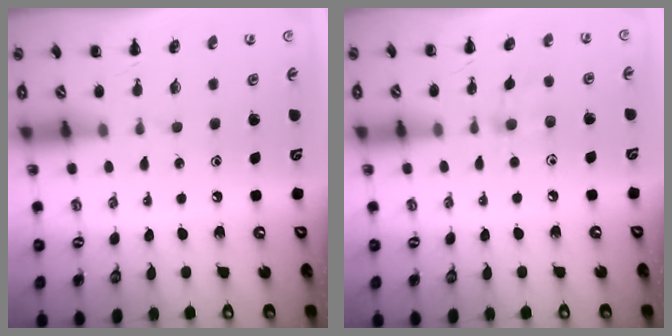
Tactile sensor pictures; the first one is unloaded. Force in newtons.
{"total": 6.0, "press": 5.7, "slide": 1.8}